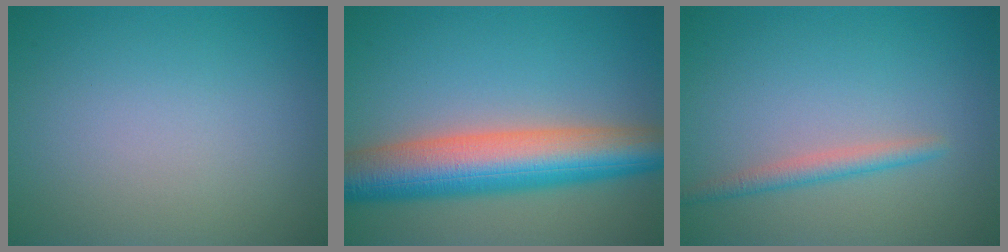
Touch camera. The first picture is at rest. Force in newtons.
{"total": 9.8, "press": 9.8, "slide": 0.2}
{"total": 1.9, "press": 1.9, "slide": 0.0}